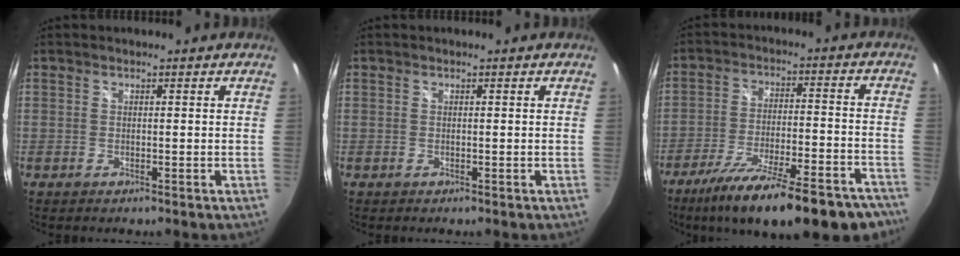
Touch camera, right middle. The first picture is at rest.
{"total": 0.0}
{"total": 24.8, "force": [-19.7, 6.1, 13.8], "torque": [-0.228, -0.042, -0.277]}